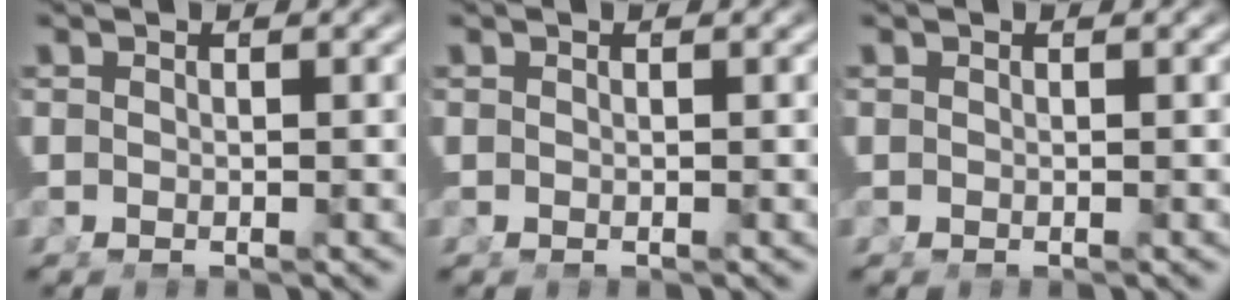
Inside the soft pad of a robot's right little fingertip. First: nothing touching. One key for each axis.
{"total": 0.0}
{"total": 0.0}